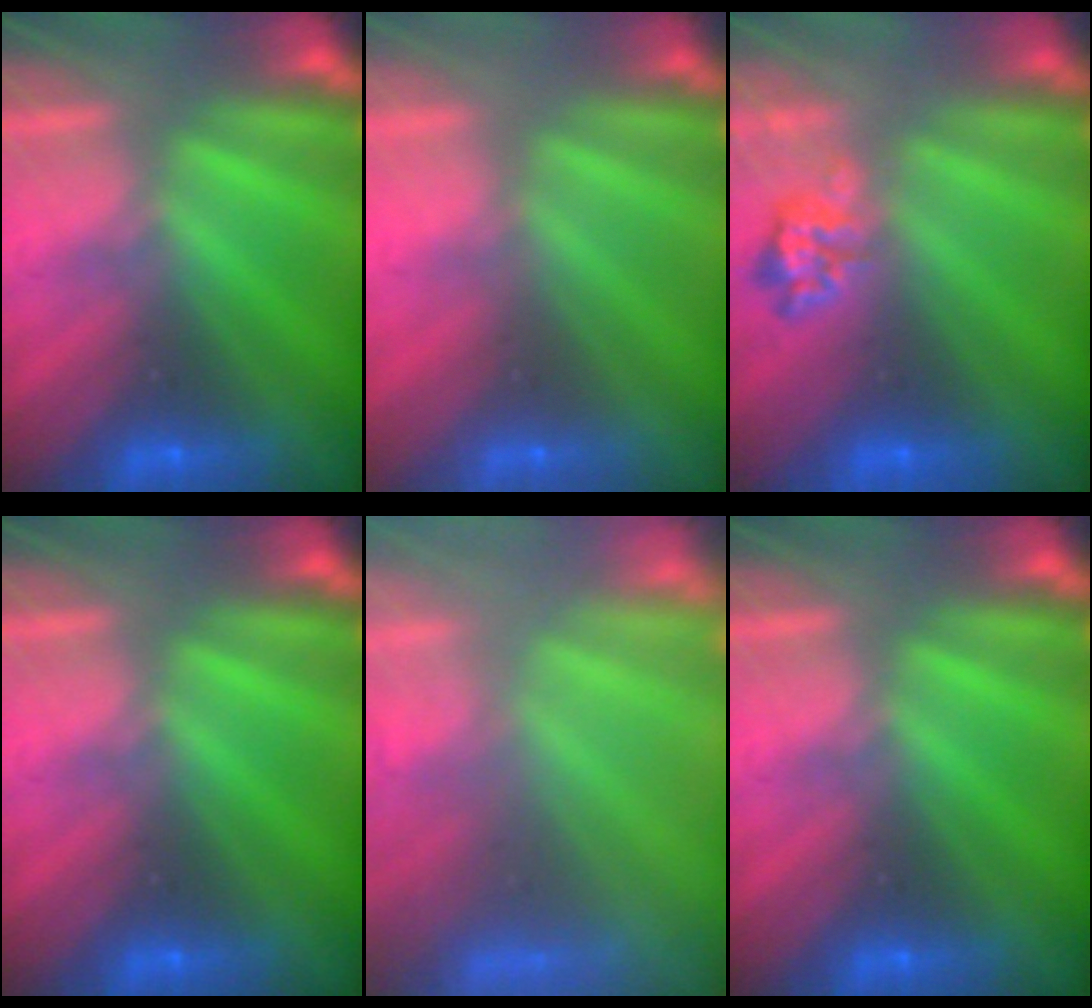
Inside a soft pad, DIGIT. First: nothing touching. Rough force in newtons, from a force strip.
{"total": 2.8}
{"total": 2.3}
{"total": 0.0}
{"total": 7.3}
{"total": 0.0}